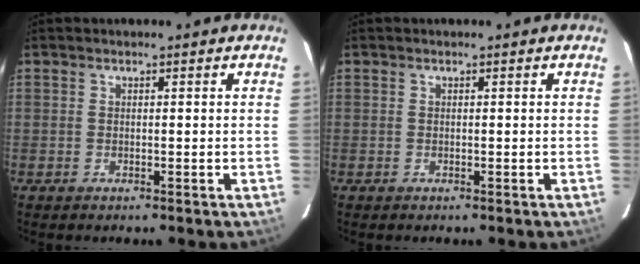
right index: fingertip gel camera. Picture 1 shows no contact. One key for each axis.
{"total": 0.0}